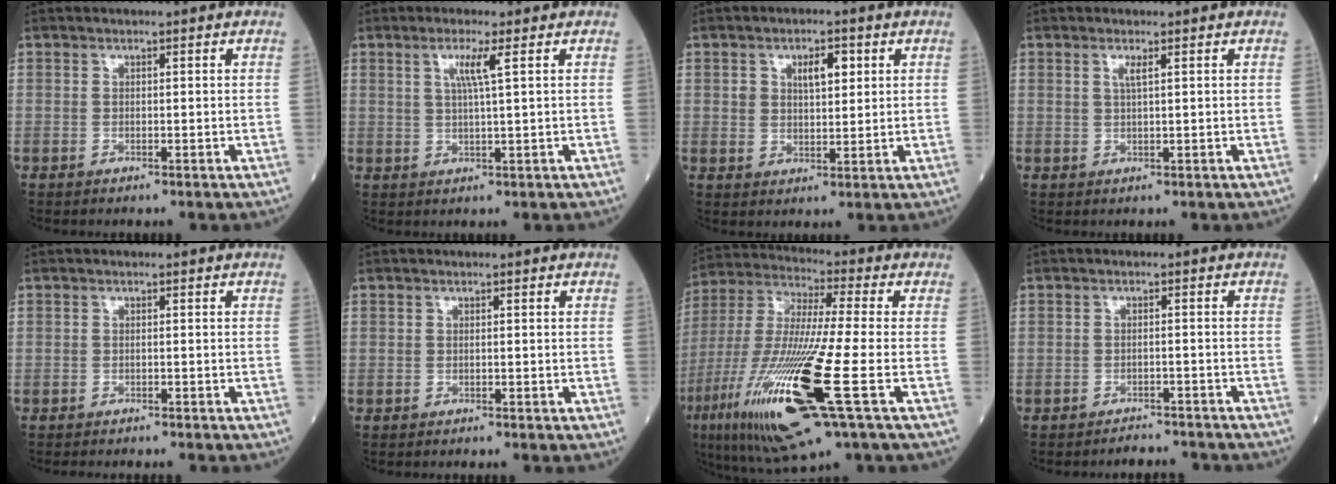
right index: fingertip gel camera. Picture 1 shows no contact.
{"total": 3.5, "force": [1.4, -0.6, 3.2], "torque": [-0.065, -0.001, 0.026]}
{"total": 4.7, "force": [1.8, 2.3, 3.7], "torque": [-0.060, 0.008, 0.033]}
{"total": 1.4, "force": [0.7, -0.1, 1.3], "torque": [-0.030, 0.000, 0.013]}
{"total": 3.6, "force": [-3.3, 0.8, 1.2], "torque": [-0.013, -0.005, -0.044]}
{"total": 0.0}
{"total": 23.2, "force": [-8.3, 1.8, 21.6], "torque": [-0.470, -0.053, -0.156]}
{"total": 4.4, "force": [-4.4, 0.7, 0.1], "torque": [0.002, -0.001, -0.059]}